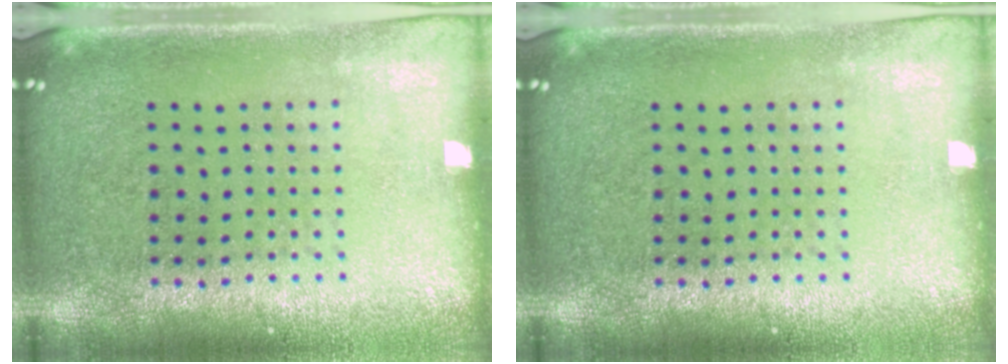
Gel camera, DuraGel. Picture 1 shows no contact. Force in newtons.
{"total": 0.0}